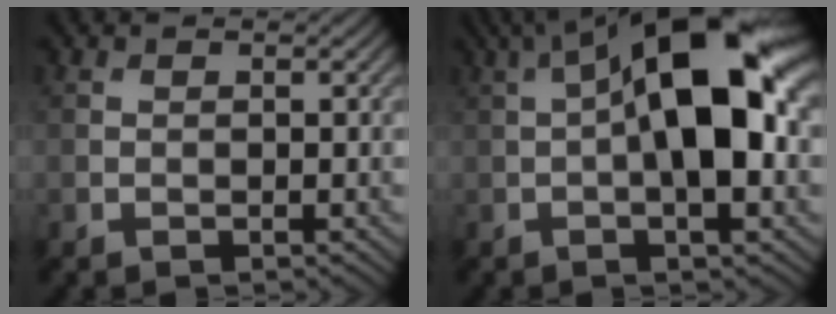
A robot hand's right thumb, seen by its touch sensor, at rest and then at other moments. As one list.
[{"total": 15.5, "force": [1.7, 6.1, 14.2], "torque": [-0.228, 0.031, 0.012]}]